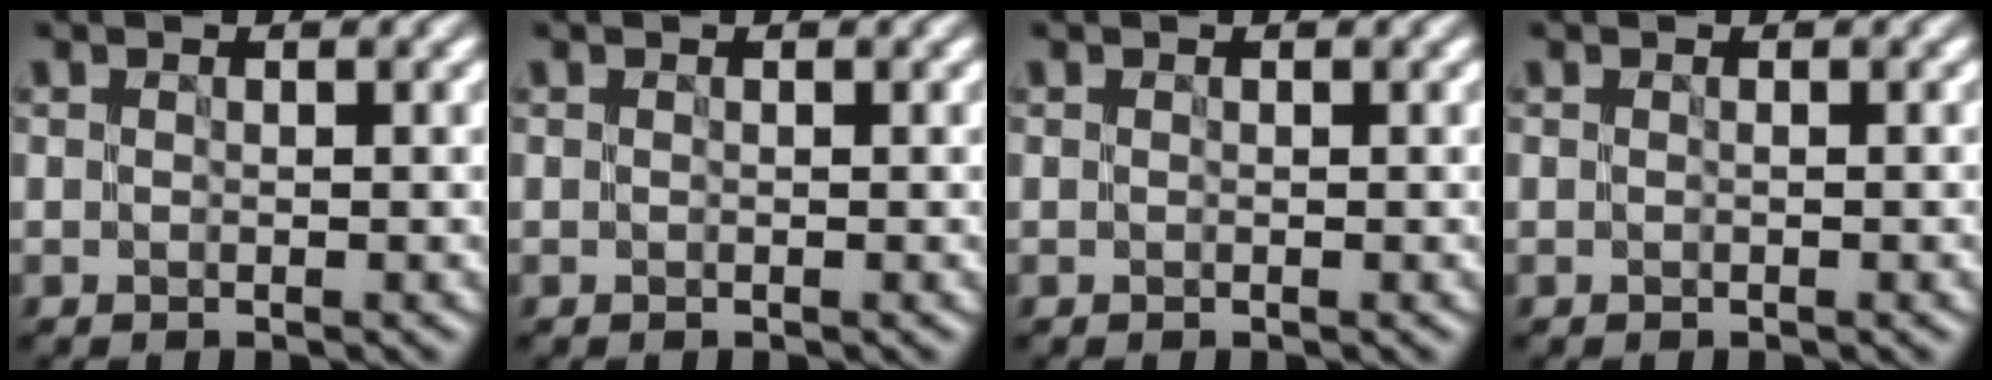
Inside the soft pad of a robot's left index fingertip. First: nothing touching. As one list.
[{"total": 0.0}, {"total": 0.0}, {"total": 0.6, "force": [-0.1, 0.2, 0.5], "torque": [-0.007, 0.000, -0.001]}]